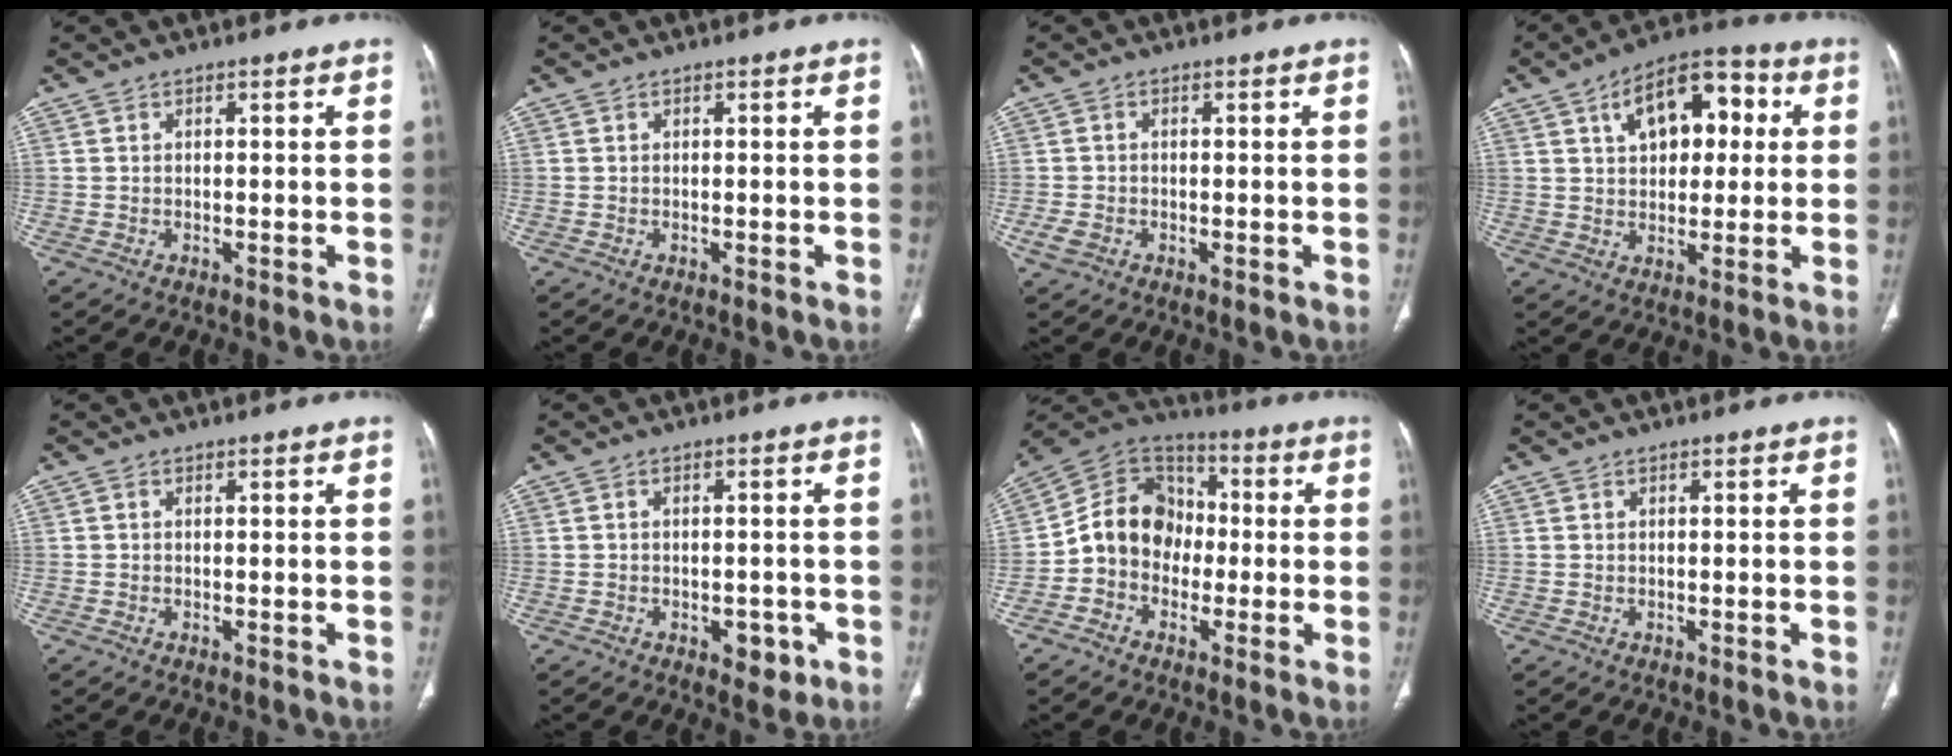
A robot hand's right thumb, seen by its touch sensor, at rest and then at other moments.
{"total": 0.0}
{"total": 2.6, "force": [-0.9, 1.9, 1.6], "torque": [-0.035, 0.005, -0.014]}
{"total": 14.1, "force": [4.2, 8.3, 10.7], "torque": [-0.124, 0.015, 0.061]}
{"total": 0.0}
{"total": 4.2, "force": [-1.8, 2.6, 2.8], "torque": [-0.020, 0.006, -0.018]}
{"total": 12.9, "force": [-1.8, 10.8, 6.7], "torque": [-0.086, 0.038, -0.048]}
{"total": 0.0}